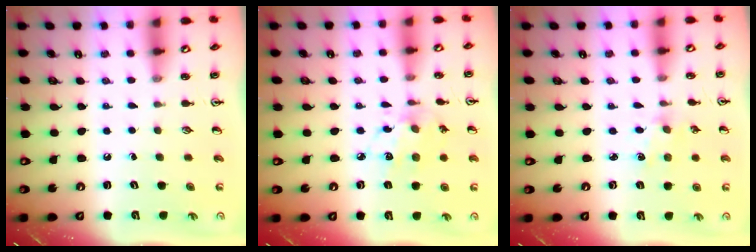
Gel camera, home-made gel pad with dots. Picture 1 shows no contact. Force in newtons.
{"total": 8.1, "press": 8.1, "slide": 0.4}
{"total": 2.1, "press": 2.0, "slide": 0.3}